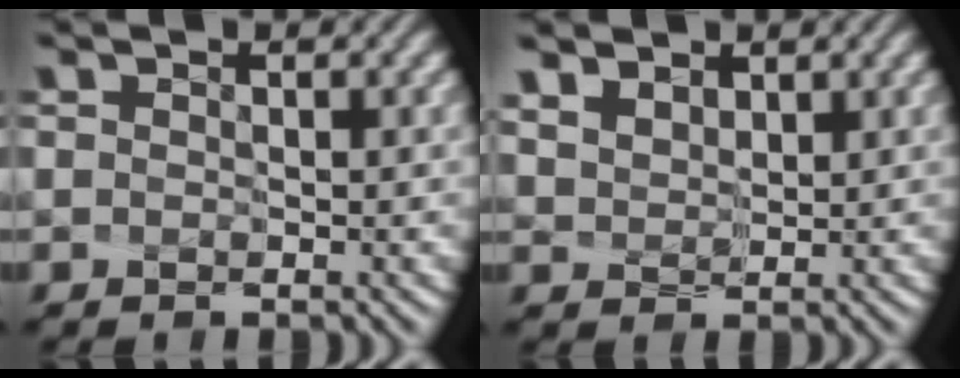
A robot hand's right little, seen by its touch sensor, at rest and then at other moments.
{"total": 4.2, "force": [3.2, 2.3, 1.4], "torque": [-0.069, 0.005, 0.071]}